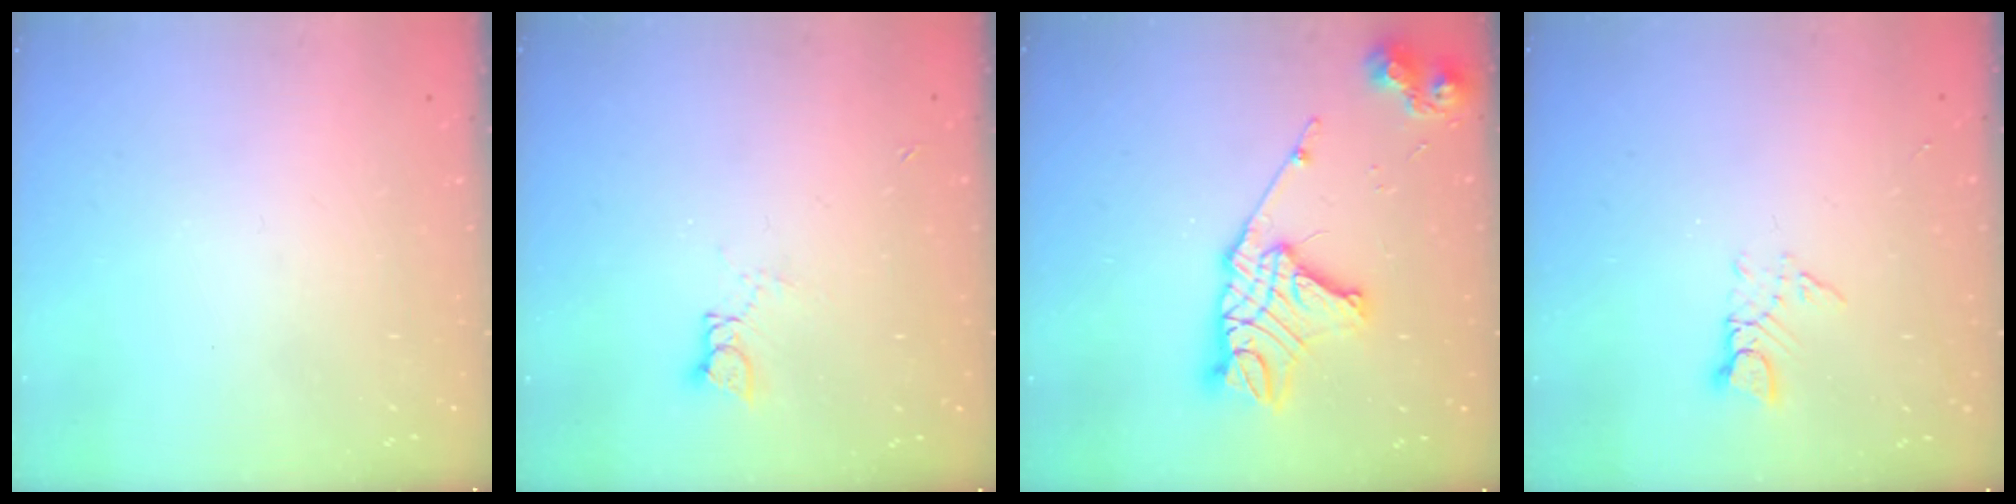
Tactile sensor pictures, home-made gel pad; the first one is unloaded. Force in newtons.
{"total": 3.1, "press": 3.1, "slide": 0.2}
{"total": 17.9, "press": 17.9, "slide": 1.5}
{"total": 3.1, "press": 3.1, "slide": 0.2}